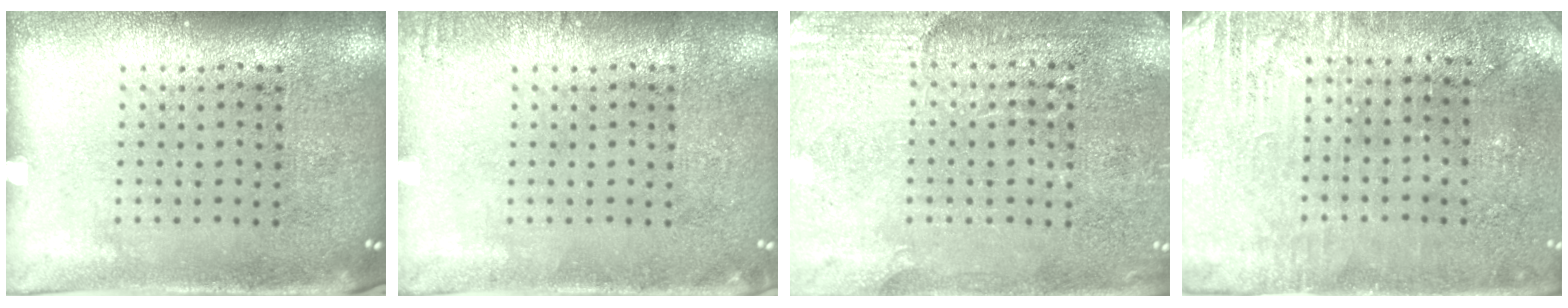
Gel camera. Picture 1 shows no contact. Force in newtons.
{"total": 0.8, "press": 0.8, "slide": 0.1}
{"total": 2.8, "press": 2.7, "slide": 0.8}
{"total": 2.8, "press": 2.6, "slide": 1.0}